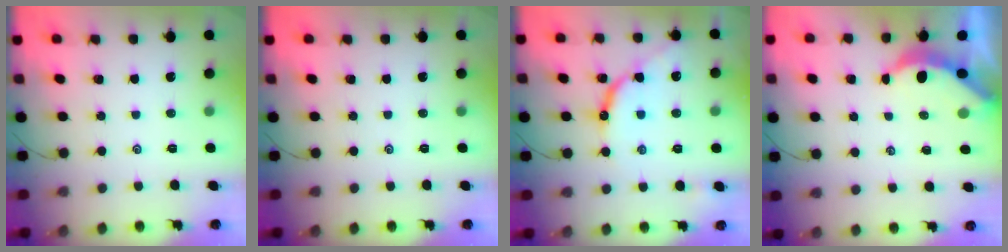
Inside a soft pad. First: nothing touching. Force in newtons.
{"total": 0.0}
{"total": 11.2, "press": 11.2, "slide": 1.0}
{"total": 3.8, "press": 3.8, "slide": 0.4}